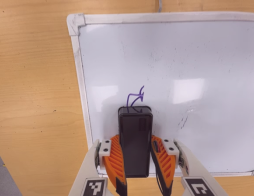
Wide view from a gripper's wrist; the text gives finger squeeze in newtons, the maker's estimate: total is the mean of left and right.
{"total": 12.3, "left": 12.0, "right": 12.6}